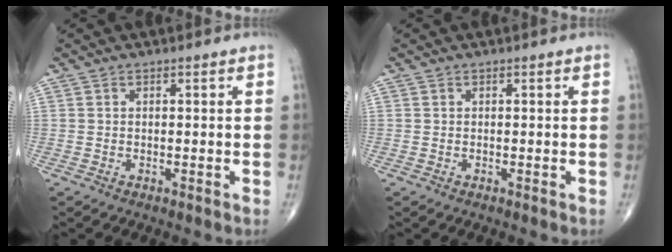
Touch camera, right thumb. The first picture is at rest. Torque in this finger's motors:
{"motor_torque": [-0.07, -0.11, 0.18, 0.05, -0.02]}